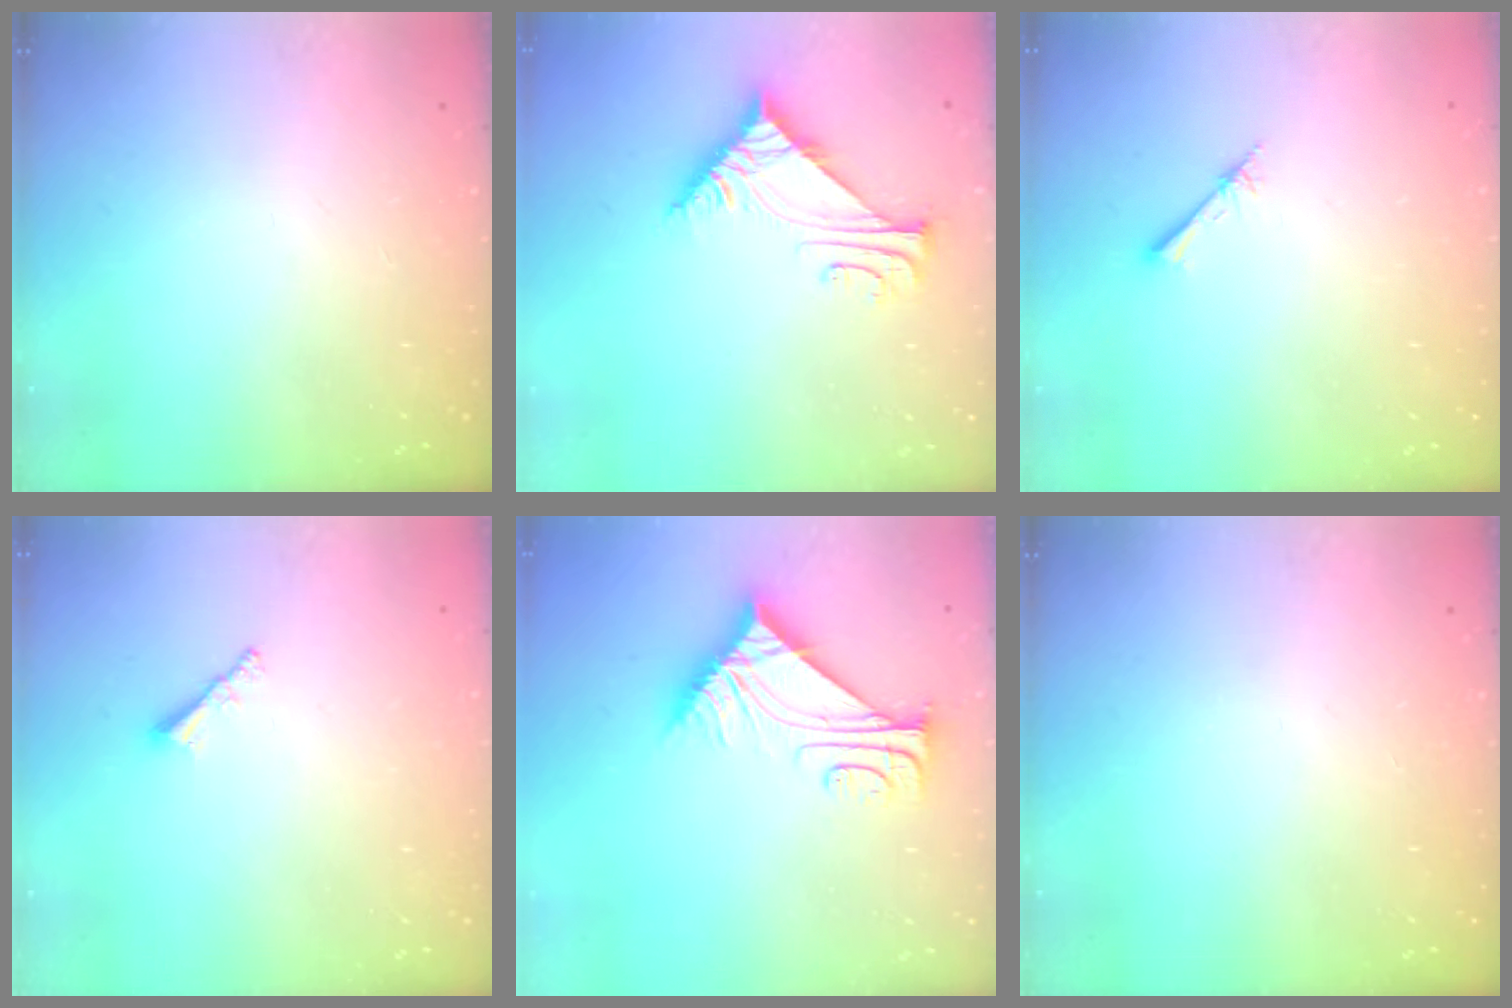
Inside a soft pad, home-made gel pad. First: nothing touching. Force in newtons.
{"total": 7.4, "press": 7.4, "slide": 0.3}
{"total": 2.4, "press": 2.4, "slide": 0.3}
{"total": 1.9, "press": 1.8, "slide": 0.5}
{"total": 9.4, "press": 9.4, "slide": 0.2}
{"total": 0.0}